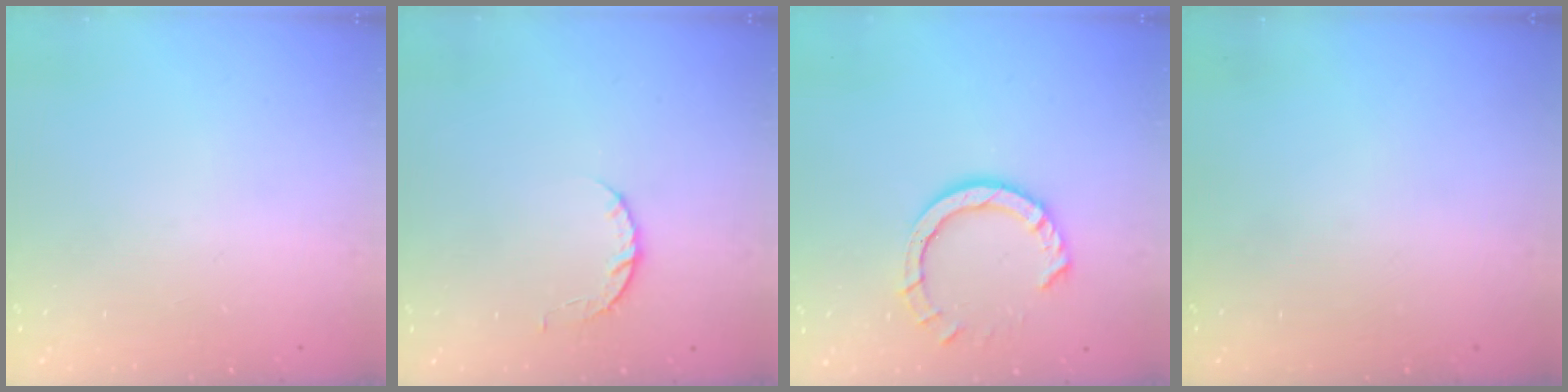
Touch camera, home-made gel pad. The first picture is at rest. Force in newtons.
{"total": 3.9, "press": 3.9, "slide": 0.6}
{"total": 8.9, "press": 8.8, "slide": 0.8}
{"total": 0.0}